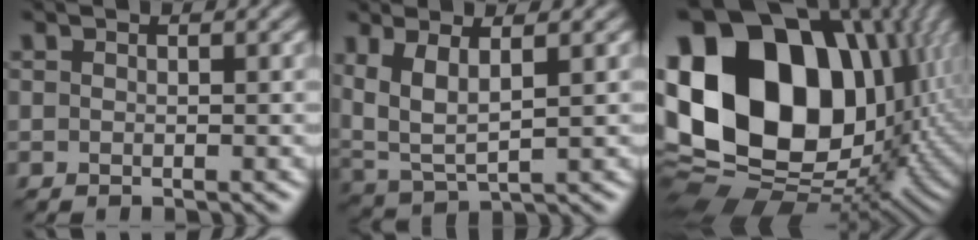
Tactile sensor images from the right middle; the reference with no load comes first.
{"total": 5.0, "force": [1.9, 2.1, 4.1], "torque": [-0.095, -0.005, 0.043]}
{"total": 21.9, "force": [3.7, 16.0, 14.6], "torque": [-0.302, 0.010, 0.080]}